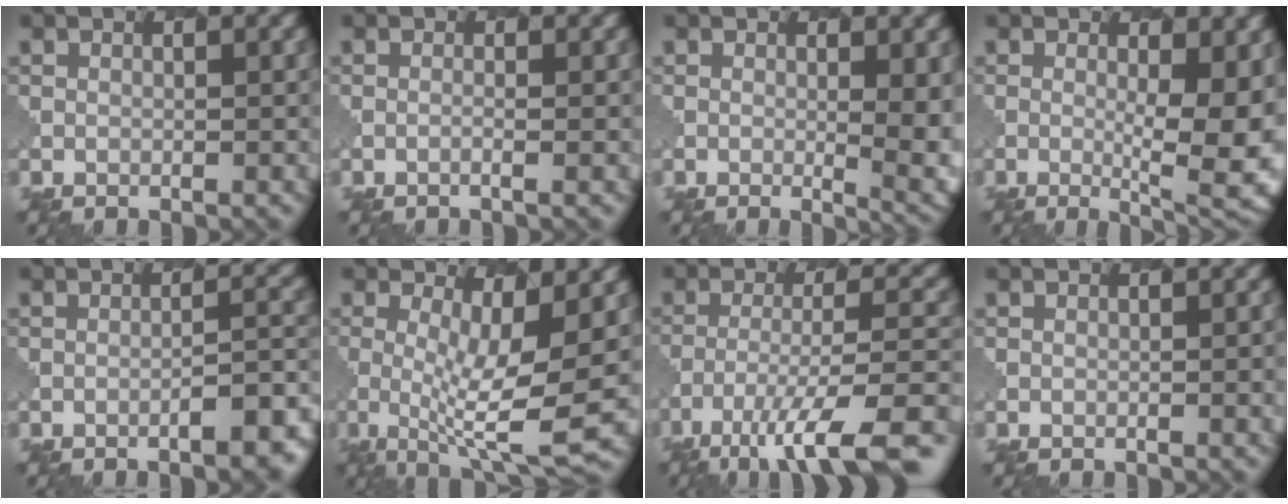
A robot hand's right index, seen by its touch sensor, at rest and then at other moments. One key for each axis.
{"total": 0.8, "fx": 0.0, "fy": 0.2, "fz": 0.8, "tx": -0.008, "ty": -0.002, "tz": -0.016}
{"total": 5.8, "fx": 0.3, "fy": 2.1, "fz": 5.4, "tx": -0.054, "ty": -0.008, "tz": 0.008}
{"total": 8.4, "fx": 0.0, "fy": 2.4, "fz": 8.0, "tx": -0.100, "ty": -0.012, "tz": 0.004}
{"total": 4.9, "fx": -2.8, "fy": 1.4, "fz": 3.8, "tx": -0.042, "ty": 0.010, "tz": -0.038}
{"total": 7.7, "fx": -0.1, "fy": 1.9, "fz": 7.5, "tx": -0.123, "ty": -0.011, "tz": -0.003}
{"total": 10.6, "fx": -6.6, "fy": 2.5, "fz": 7.9, "tx": -0.137, "ty": -0.003, "tz": -0.106}
{"total": 1.5, "fx": 0.0, "fy": 0.5, "fz": 1.4, "tx": -0.009, "ty": 0.003, "tz": 0.003}